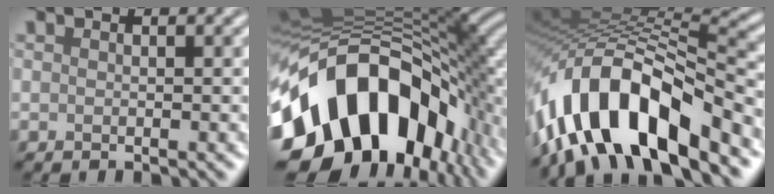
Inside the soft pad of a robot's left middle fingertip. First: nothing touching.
{"total": 17.6, "force": [-5.8, 11.2, 12.3], "torque": [-0.210, -0.010, -0.097]}
{"total": 12.7, "force": [-6.5, 5.4, 9.5], "torque": [-0.152, 0.011, -0.115]}